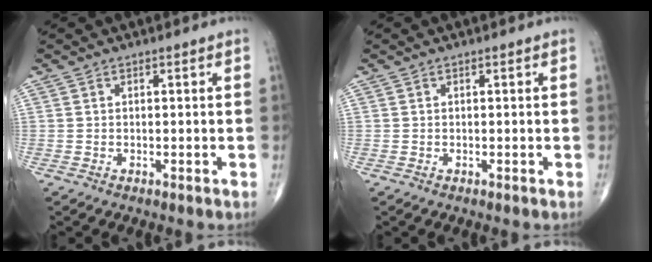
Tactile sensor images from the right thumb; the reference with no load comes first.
{"total": 0.0}